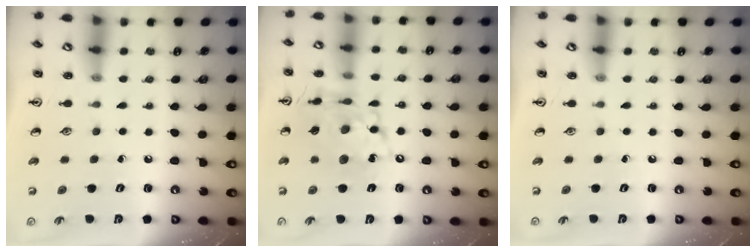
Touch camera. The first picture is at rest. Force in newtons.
{"total": 13.0, "press": 12.9, "slide": 0.9}
{"total": 0.0}